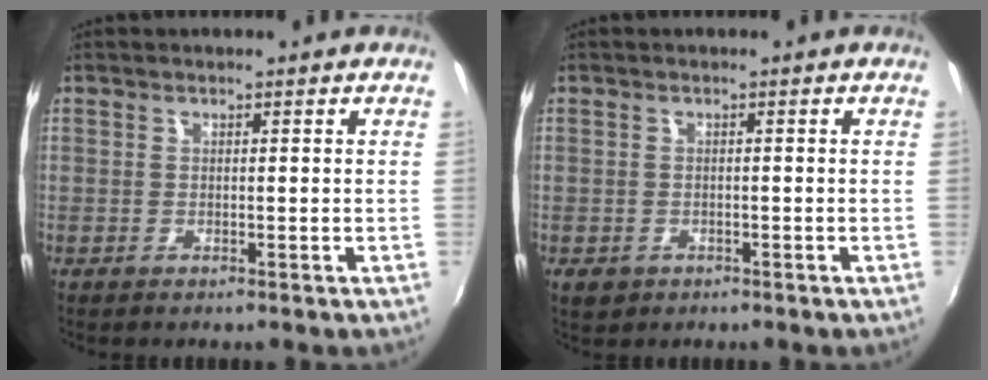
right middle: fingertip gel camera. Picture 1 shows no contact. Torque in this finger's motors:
{"motor_torque": [0.37, -0.38, 0.06, 0.00]}